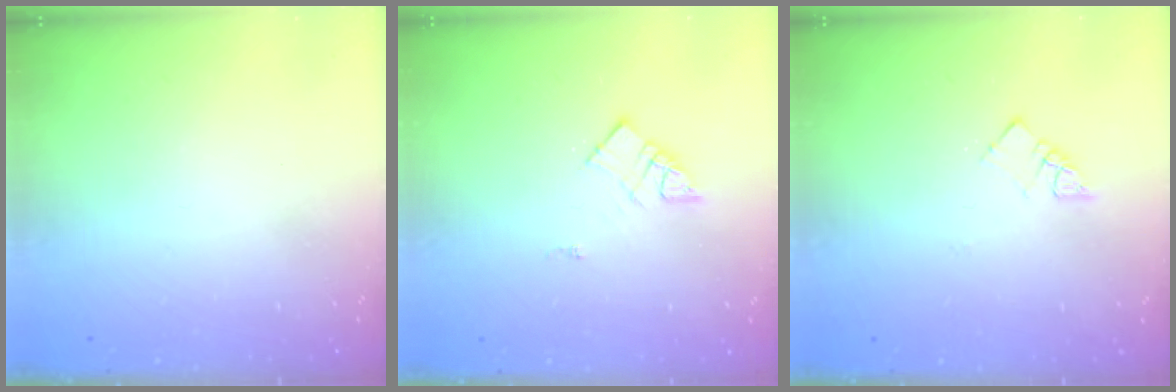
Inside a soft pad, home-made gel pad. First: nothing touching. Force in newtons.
{"total": 6.9, "press": 6.9, "slide": 0.3}
{"total": 4.5, "press": 4.5, "slide": 0.4}